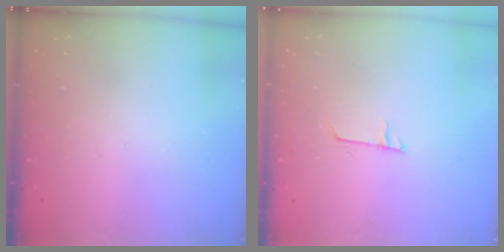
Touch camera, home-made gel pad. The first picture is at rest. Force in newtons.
{"total": 4.4, "press": 4.4, "slide": 0.5}